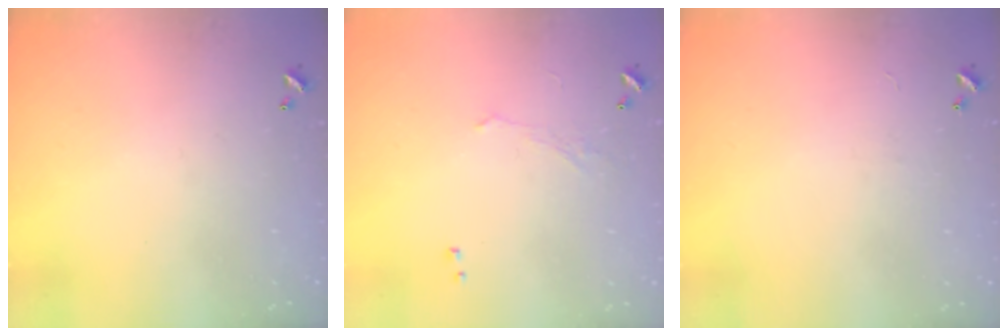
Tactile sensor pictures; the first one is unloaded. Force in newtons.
{"total": 0.9, "press": 0.7, "slide": 0.5}
{"total": 2.4, "press": 2.4, "slide": 0.3}